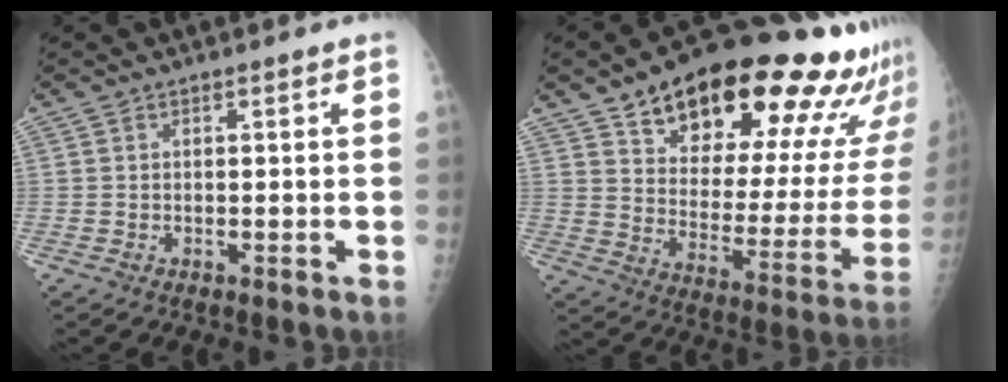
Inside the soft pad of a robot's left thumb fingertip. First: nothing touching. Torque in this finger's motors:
{"motor_torque": [1.34, 1.37, 1.52, -1.25, 0.17]}